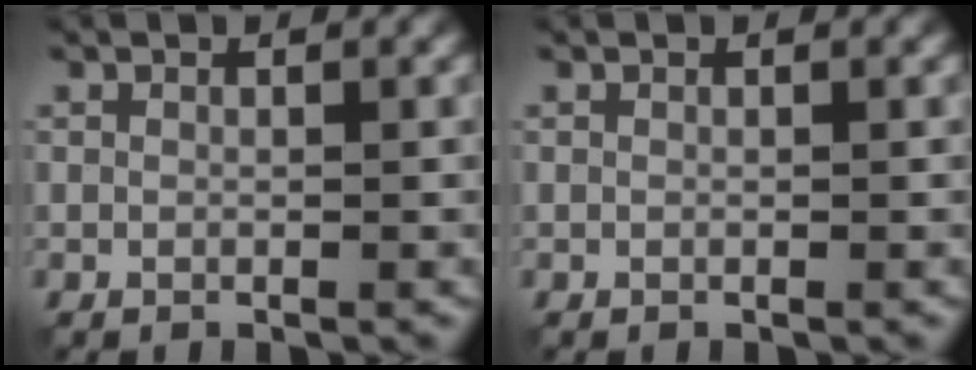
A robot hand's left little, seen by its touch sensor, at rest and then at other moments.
{"total": 0.0}